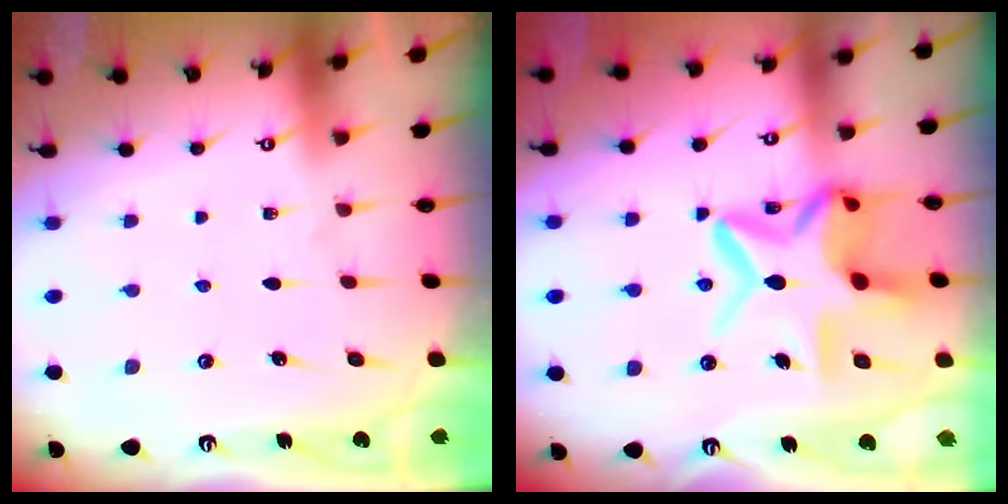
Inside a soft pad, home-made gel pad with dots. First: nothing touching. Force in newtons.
{"total": 16.2, "press": 16.1, "slide": 1.2}